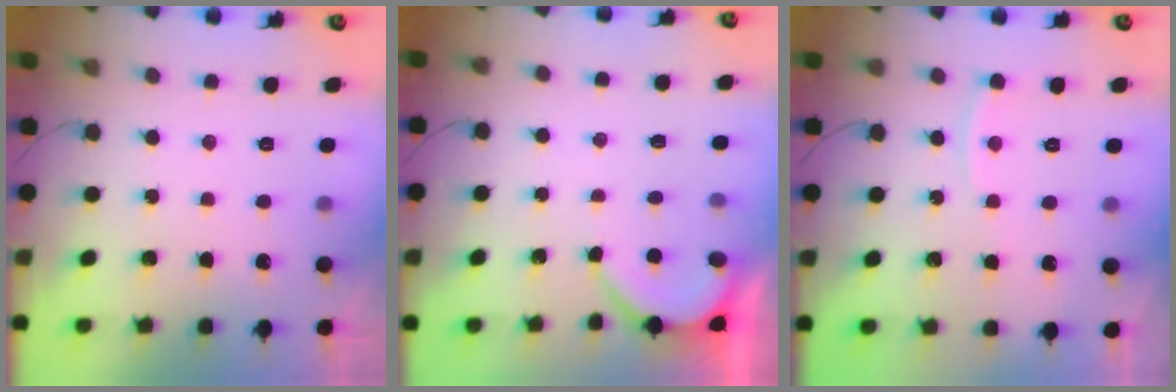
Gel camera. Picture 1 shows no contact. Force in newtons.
{"total": 1.7, "press": 1.6, "slide": 0.4}
{"total": 3.2, "press": 3.2, "slide": 0.4}